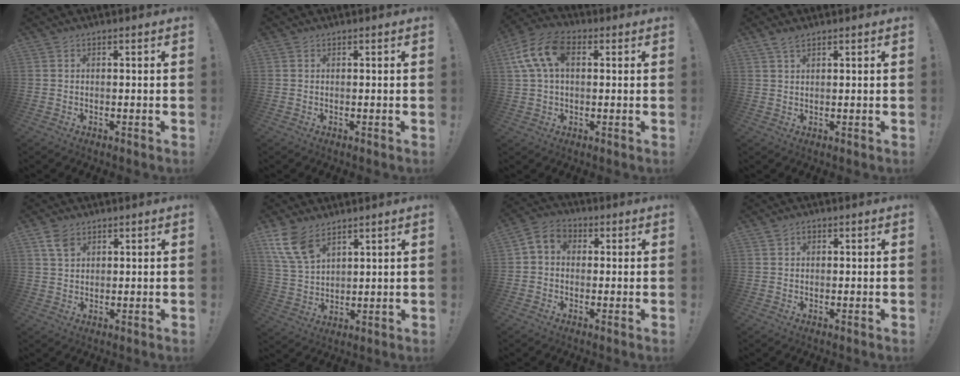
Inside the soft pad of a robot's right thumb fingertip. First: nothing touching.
{"total": 0.0}
{"total": 14.2, "force": [3.6, 8.7, 10.6], "torque": [-0.213, 0.004, 0.068]}
{"total": 3.1, "force": [2.3, 1.1, 1.7], "torque": [-0.034, -0.007, 0.042]}
{"total": 4.8, "force": [2.9, 3.0, 2.4], "torque": [-0.042, -0.006, 0.056]}
{"total": 11.2, "force": [7.2, 6.4, 5.8], "torque": [-0.127, -0.028, 0.144]}
{"total": 5.5, "force": [0.6, 4.6, 3.0], "torque": [-0.050, 0.008, 0.016]}
{"total": 1.1, "force": [0.4, 1.0, 0.3], "torque": [-0.004, 0.002, 0.006]}